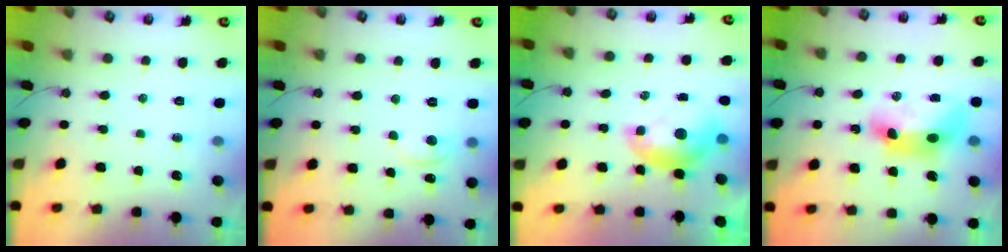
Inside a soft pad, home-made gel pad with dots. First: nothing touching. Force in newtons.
{"total": 1.5, "press": 1.4, "slide": 0.6}
{"total": 1.6, "press": 1.5, "slide": 0.3}
{"total": 9.7, "press": 9.6, "slide": 1.1}